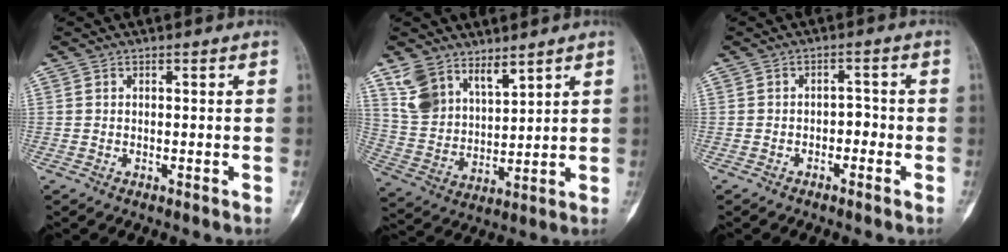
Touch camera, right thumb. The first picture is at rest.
{"total": 10.2, "force": [7.3, 5.4, 4.6], "torque": [-0.074, -0.032, 0.159]}
{"total": 2.4, "force": [-1.1, 1.5, 1.5], "torque": [-0.006, 0.018, -0.021]}